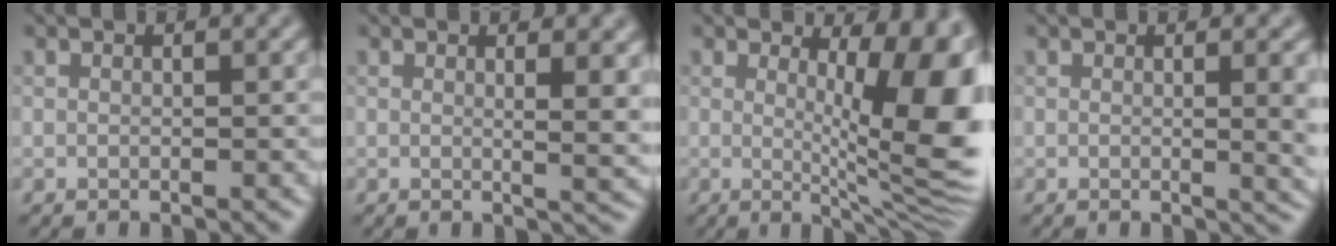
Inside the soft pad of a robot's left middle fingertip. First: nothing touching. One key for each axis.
{"total": 4.4, "fx": 1.4, "fy": 1.6, "fz": 3.8, "tx": -0.034, "ty": 0.000, "tz": 0.018}
{"total": 11.4, "fx": 1.4, "fy": 3.6, "fz": 10.8, "tx": -0.110, "ty": -0.012, "tz": 0.023}
{"total": 3.8, "fx": 0.2, "fy": 1.3, "fz": 3.6, "tx": -0.034, "ty": -0.001, "tz": 0.002}